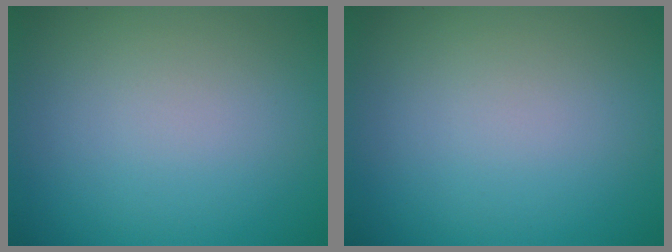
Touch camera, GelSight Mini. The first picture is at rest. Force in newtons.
{"total": 0.0}